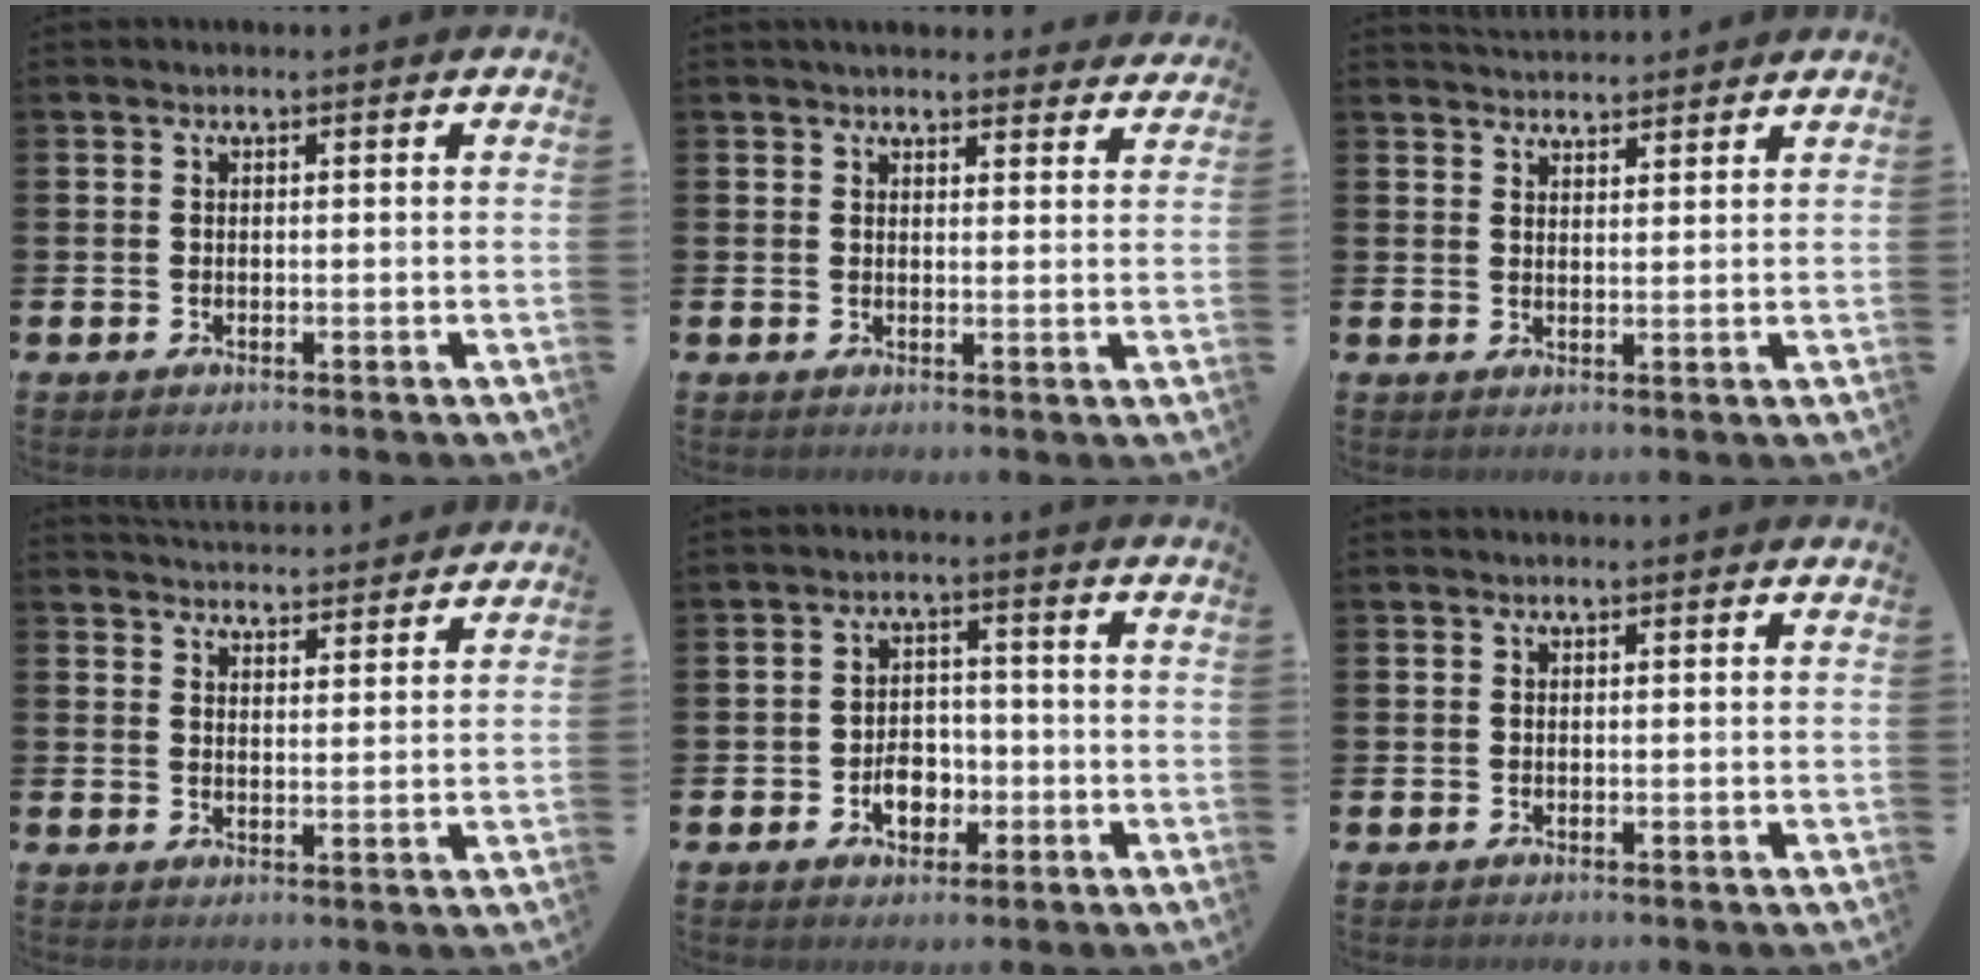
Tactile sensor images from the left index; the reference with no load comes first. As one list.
[{"total": 3.4, "force": [3.3, 0.6, 0.2], "torque": [-0.001, -0.018, 0.059]}, {"total": 3.2, "force": [3.2, 0.4, -0.1], "torque": [-0.006, -0.016, 0.059]}, {"total": 4.3, "force": [4.2, 0.4, -0.2], "torque": [-0.007, -0.029, 0.077]}, {"total": 4.3, "force": [-1.5, 3.1, 2.6], "torque": [-0.036, 0.001, -0.033]}, {"total": 0.0}]